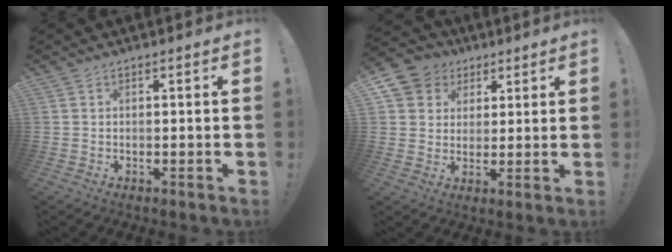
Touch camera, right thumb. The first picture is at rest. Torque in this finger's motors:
{"motor_torque": [-0.37, 0.51, 0.09, -0.02, 0.19]}